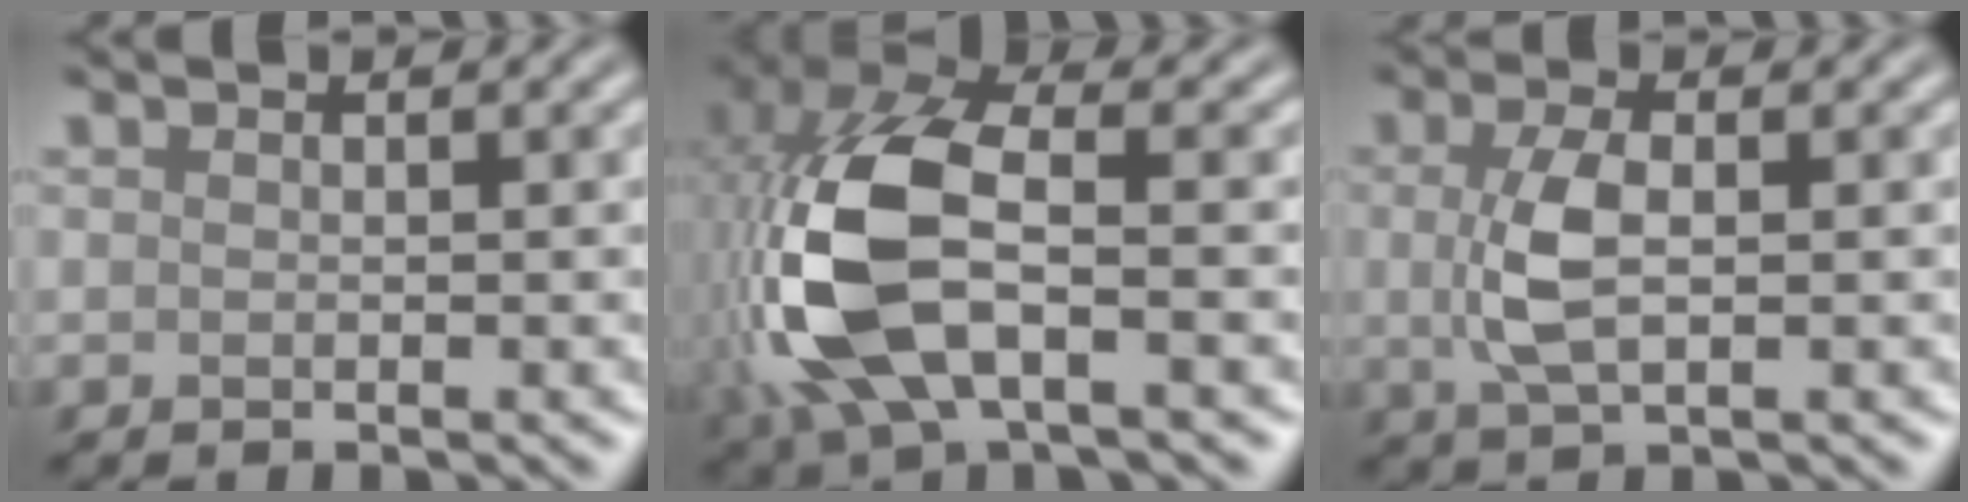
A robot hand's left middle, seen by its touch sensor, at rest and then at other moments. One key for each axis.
{"total": 11.7, "fx": -1.8, "fy": 5.7, "fz": 10.0, "tx": -0.249, "ty": 0.006, "tz": -0.044}
{"total": 3.7, "fx": 0.2, "fy": 1.6, "fz": 3.4, "tx": -0.079, "ty": 0.001, "tz": 0.002}